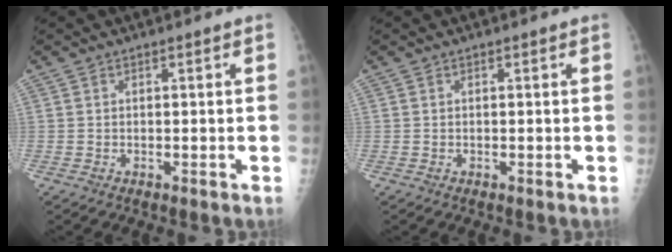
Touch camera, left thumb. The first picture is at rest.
{"total": 0.0}